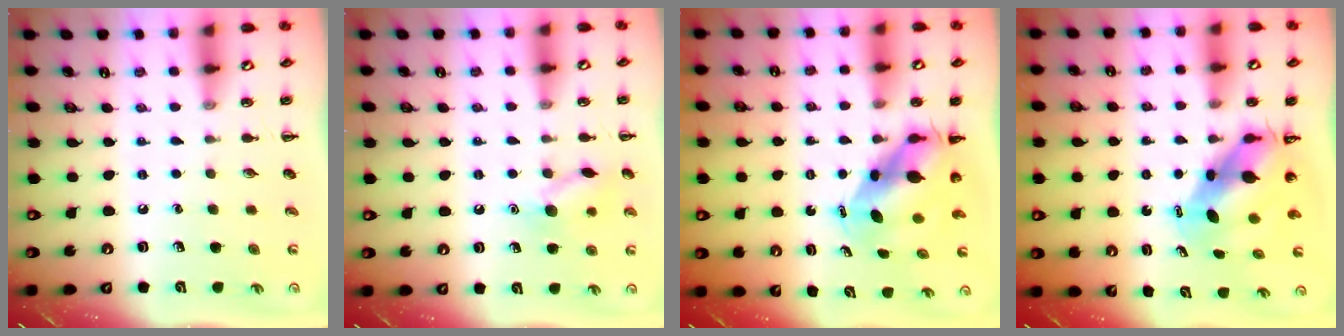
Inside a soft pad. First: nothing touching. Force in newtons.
{"total": 9.8, "press": 9.8, "slide": 0.5}
{"total": 6.4, "press": 6.2, "slide": 1.8}
{"total": 6.4, "press": 6.2, "slide": 1.8}